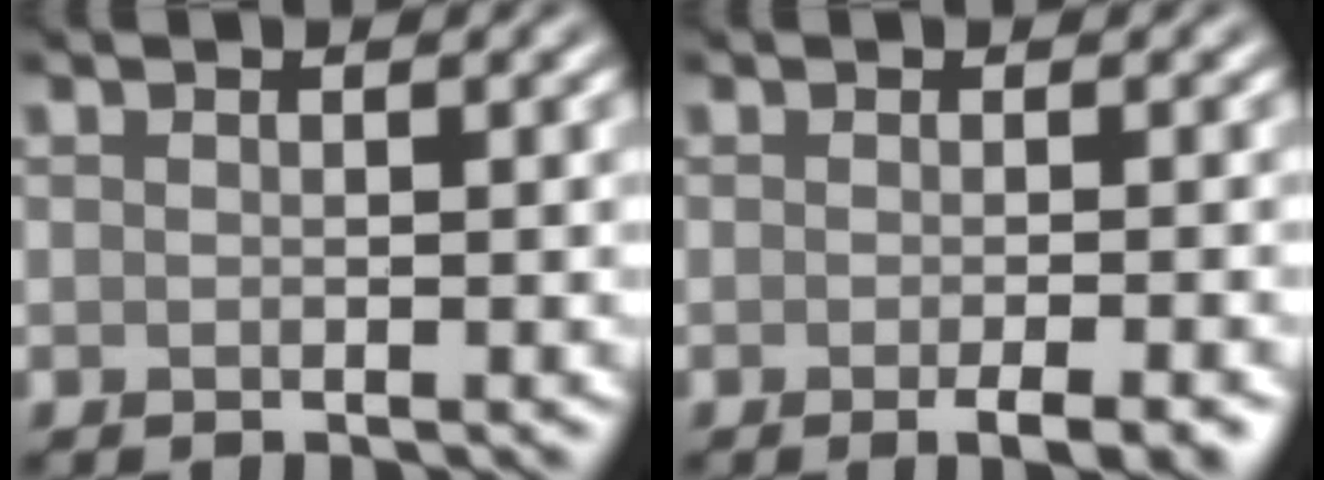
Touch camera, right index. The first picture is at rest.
{"total": 3.3, "force": [-1.4, 0.7, 2.9], "torque": [-0.032, -0.002, -0.021]}